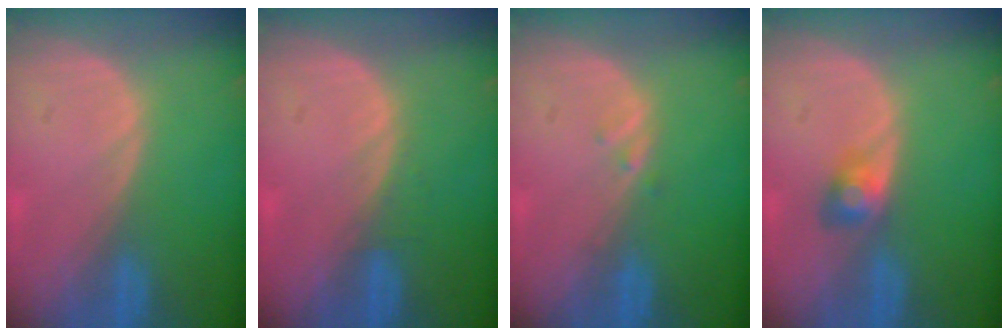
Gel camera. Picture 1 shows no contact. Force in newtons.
{"total": 1.0, "press": 0.9, "slide": 0.3}
{"total": 0.8, "press": 0.8, "slide": 0.1}
{"total": 2.7, "press": 2.7, "slide": 0.3}